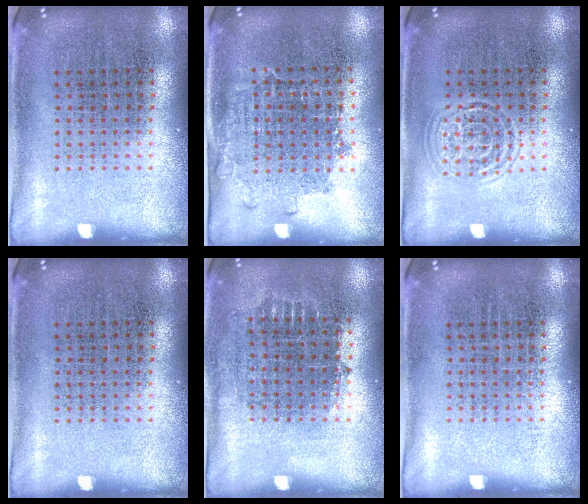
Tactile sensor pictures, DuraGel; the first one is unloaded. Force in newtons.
{"total": 1.2, "press": 0.9, "slide": 0.8}
{"total": 1.2, "press": 1.1, "slide": 0.2}
{"total": 0.0}
{"total": 0.7, "press": 0.7, "slide": 0.3}
{"total": 0.0}